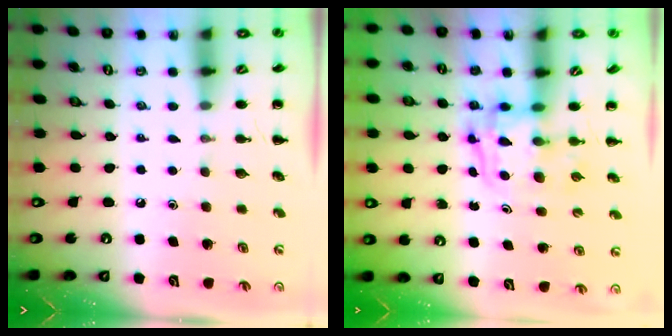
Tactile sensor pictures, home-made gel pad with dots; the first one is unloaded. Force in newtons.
{"total": 3.4, "press": 3.3, "slide": 0.6}